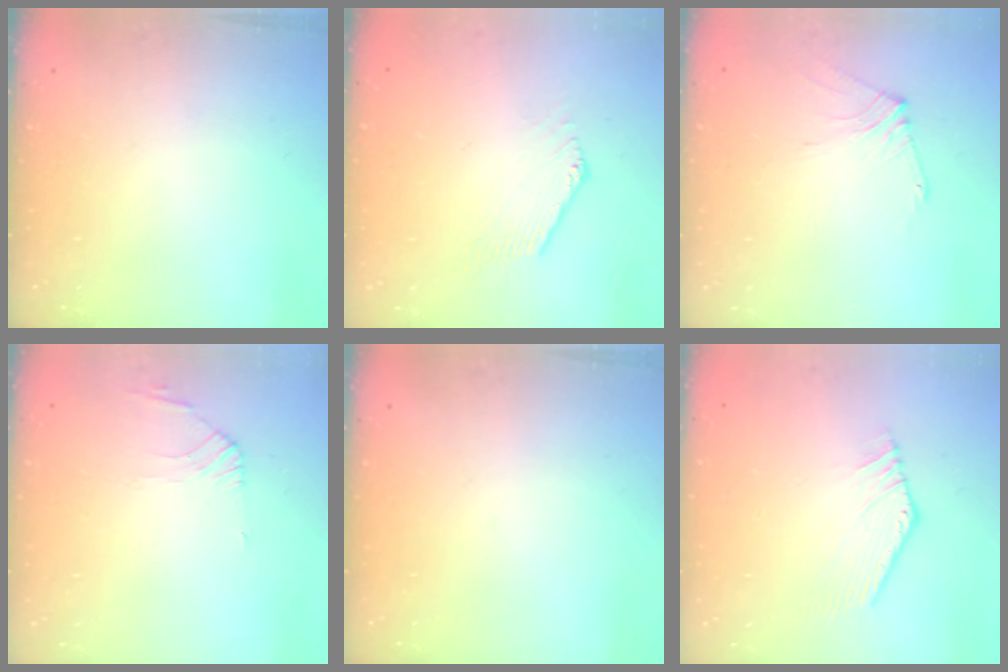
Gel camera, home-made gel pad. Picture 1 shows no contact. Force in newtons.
{"total": 0.8, "press": 0.8, "slide": 0.1}
{"total": 2.2, "press": 2.1, "slide": 0.4}
{"total": 1.3, "press": 1.2, "slide": 0.4}
{"total": 0.0}
{"total": 3.5, "press": 3.5, "slide": 0.3}